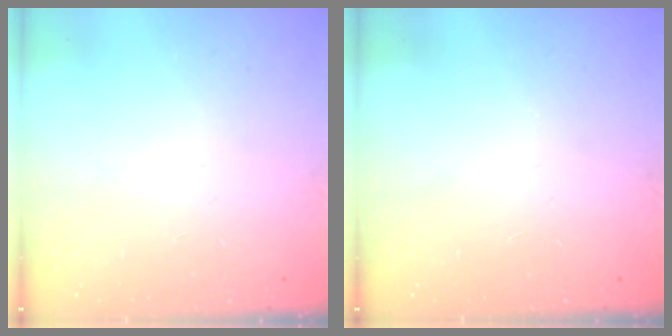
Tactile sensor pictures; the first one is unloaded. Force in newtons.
{"total": 0.0}